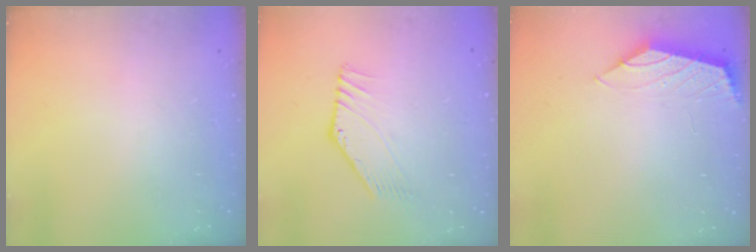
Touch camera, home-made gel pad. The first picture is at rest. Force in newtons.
{"total": 2.8, "press": 2.8, "slide": 0.1}
{"total": 0.9, "press": 0.9, "slide": 0.3}